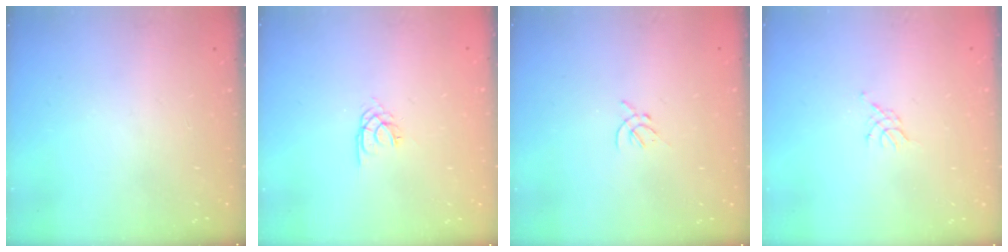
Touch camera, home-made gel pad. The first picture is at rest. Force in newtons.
{"total": 1.7, "press": 1.7, "slide": 0.1}
{"total": 1.4, "press": 1.3, "slide": 0.5}
{"total": 2.3, "press": 2.2, "slide": 0.5}